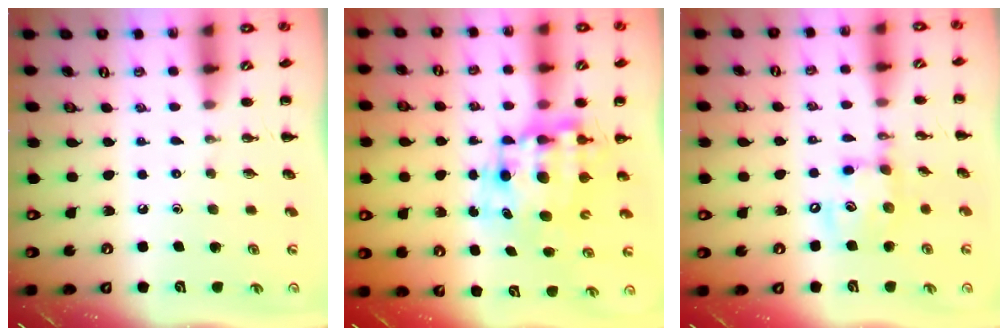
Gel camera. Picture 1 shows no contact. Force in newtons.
{"total": 10.1, "press": 9.8, "slide": 2.6}
{"total": 12.4, "press": 12.2, "slide": 2.1}